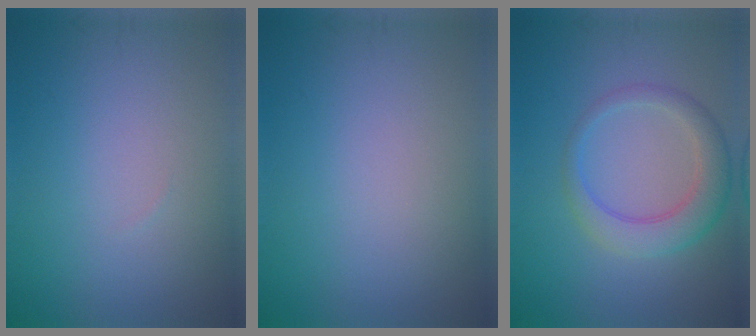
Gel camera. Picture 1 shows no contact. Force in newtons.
{"total": 0.0}
{"total": 4.0, "press": 4.0, "slide": 0.1}